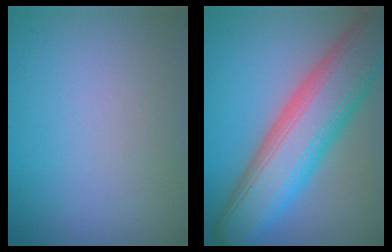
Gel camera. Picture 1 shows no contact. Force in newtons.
{"total": 11.3, "press": 11.3, "slide": 0.6}